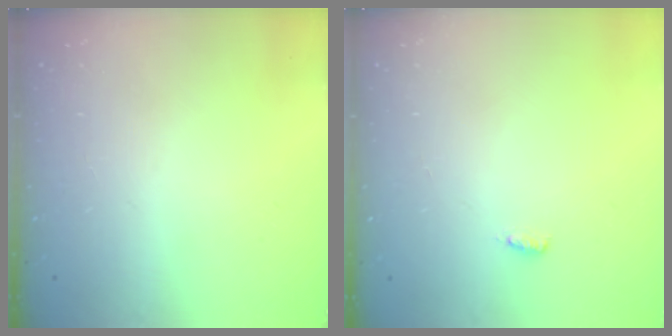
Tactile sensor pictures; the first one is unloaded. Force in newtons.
{"total": 3.7, "press": 3.3, "slide": 1.7}